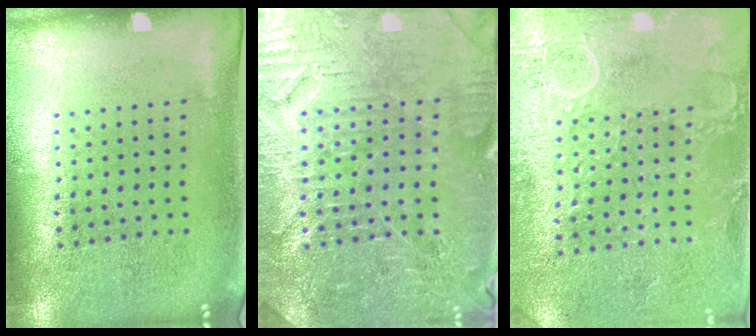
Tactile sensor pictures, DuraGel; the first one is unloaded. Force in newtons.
{"total": 4.1, "press": 4.0, "slide": 0.9}
{"total": 2.7, "press": 2.6, "slide": 0.7}